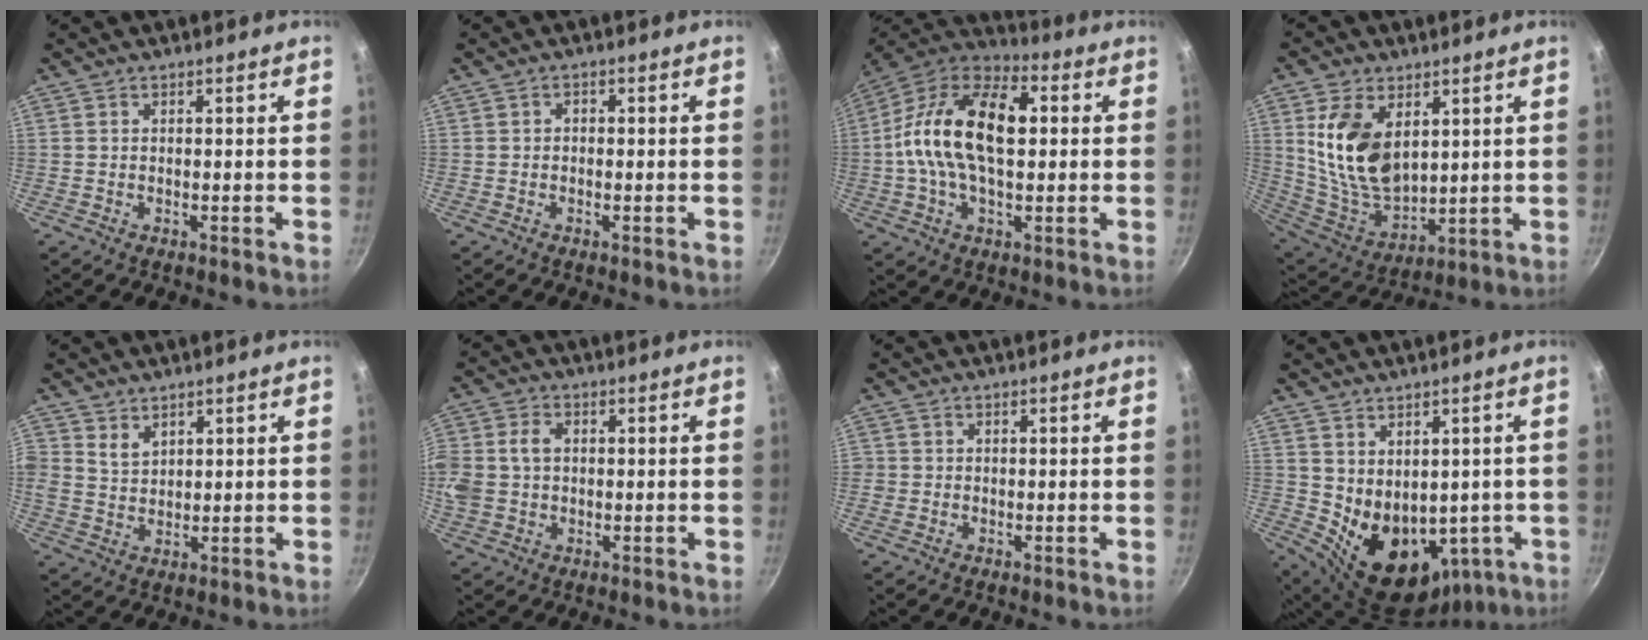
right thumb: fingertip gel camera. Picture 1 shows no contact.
{"total": 1.0, "force": [-0.3, 0.8, 0.5], "torque": [-0.009, 0.006, -0.006]}
{"total": 20.6, "force": [1.7, 11.6, 16.9], "torque": [-0.292, 0.031, 0.009]}
{"total": 15.6, "force": [4.5, 9.6, 11.5], "torque": [-0.196, -0.040, 0.102]}
{"total": 3.7, "force": [2.2, 2.6, 1.5], "torque": [-0.018, -0.016, 0.044]}
{"total": 10.4, "force": [0.9, 8.2, 6.2], "torque": [-0.143, 0.021, 0.014]}
{"total": 1.0, "force": [-0.2, 1.0, 0.1], "torque": [-0.001, 0.002, -0.006]}
{"total": 14.6, "force": [-0.4, 10.7, 9.9], "torque": [-0.123, -0.011, 0.036]}